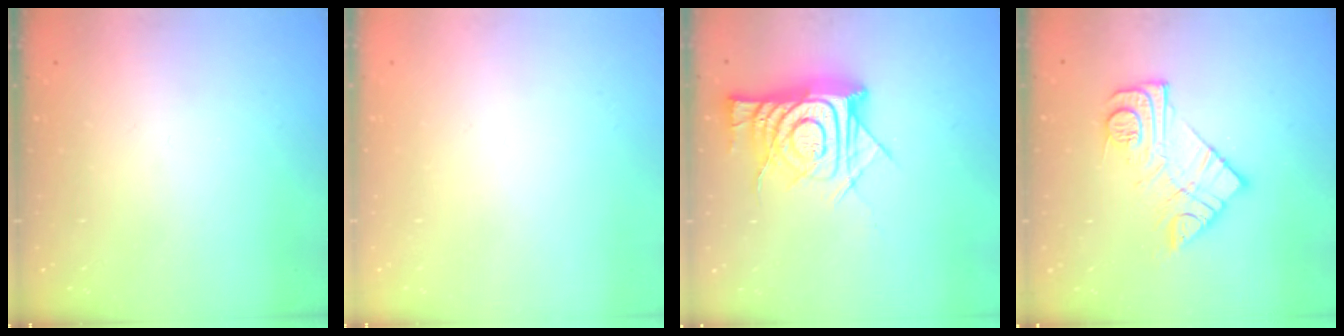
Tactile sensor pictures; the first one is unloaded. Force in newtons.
{"total": 1.5, "press": 1.5, "slide": 0.1}
{"total": 14.5, "press": 14.4, "slide": 1.4}
{"total": 13.2, "press": 13.2, "slide": 0.9}